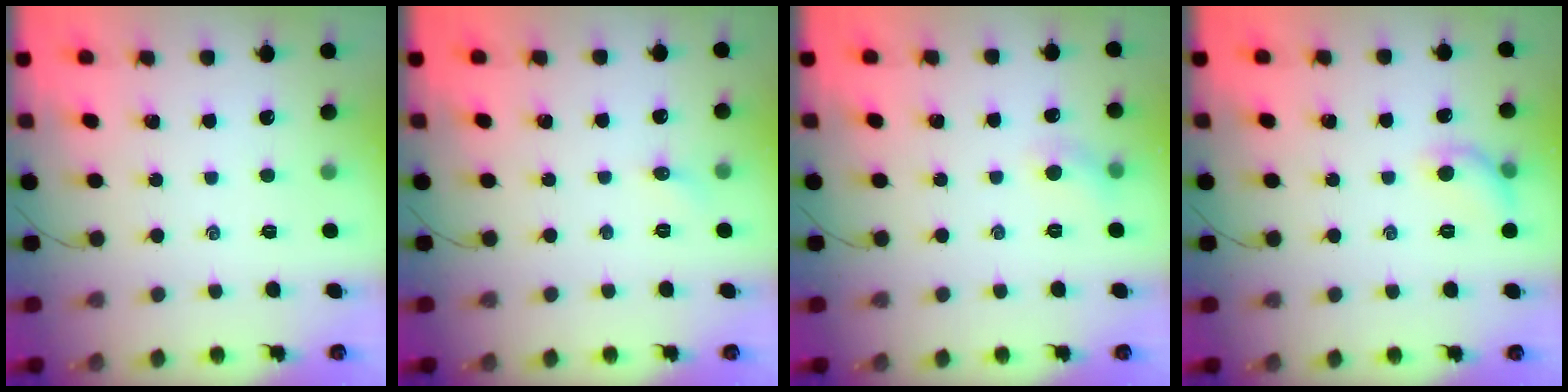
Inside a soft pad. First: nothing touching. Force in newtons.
{"total": 3.7, "press": 3.5, "slide": 1.3}
{"total": 4.4, "press": 4.2, "slide": 1.2}
{"total": 6.7, "press": 6.6, "slide": 1.2}